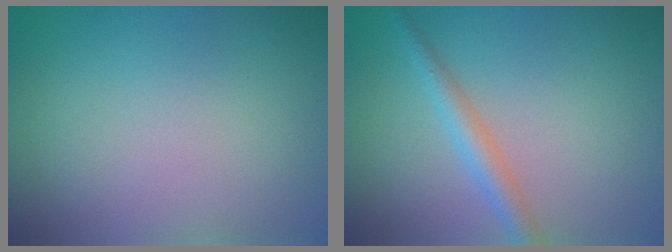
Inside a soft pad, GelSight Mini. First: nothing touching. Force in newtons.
{"total": 2.6, "press": 2.6, "slide": 0.0}